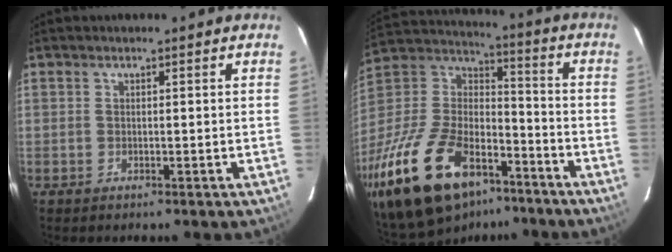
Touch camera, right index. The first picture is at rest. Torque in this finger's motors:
{"motor_torque": [1.23, -0.91, 0.86, 0.21]}